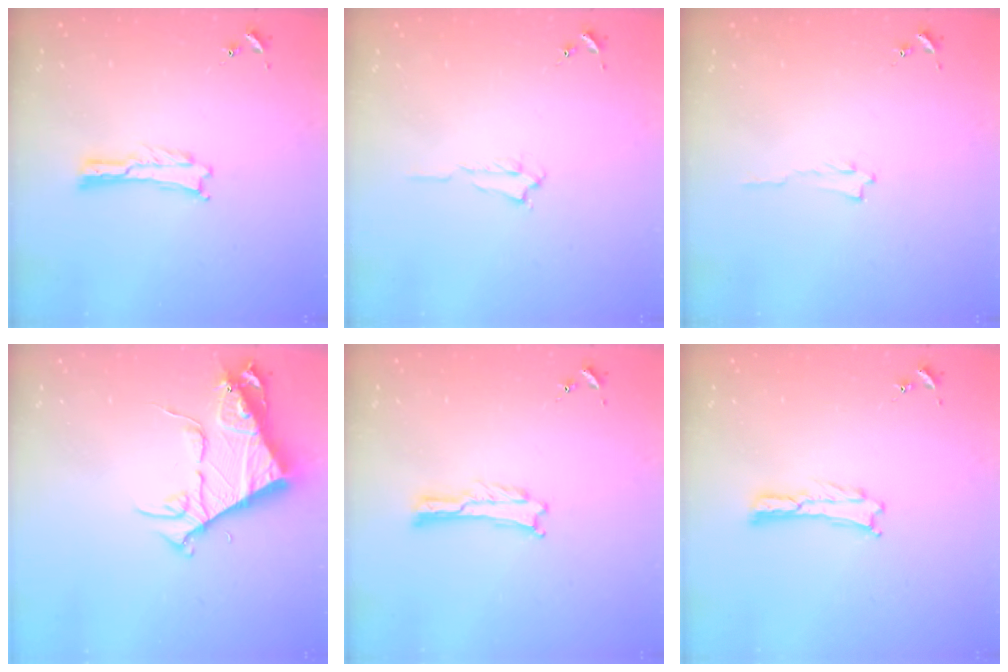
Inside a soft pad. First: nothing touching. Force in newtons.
{"total": 0.7, "press": 0.6, "slide": 0.2}
{"total": 0.6, "press": 0.6, "slide": 0.1}
{"total": 7.9, "press": 7.9, "slide": 0.9}
{"total": 0.0}
{"total": 0.0}